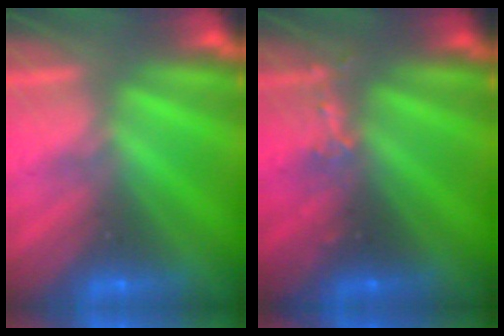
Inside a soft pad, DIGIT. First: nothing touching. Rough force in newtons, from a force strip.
{"total": 2.6}